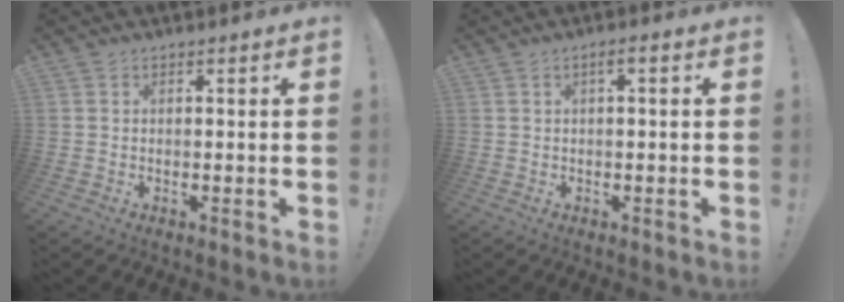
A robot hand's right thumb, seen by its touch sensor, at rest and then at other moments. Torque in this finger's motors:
{"motor_torque": [-0.06, 0.06, 0.00, 0.00, 0.00]}